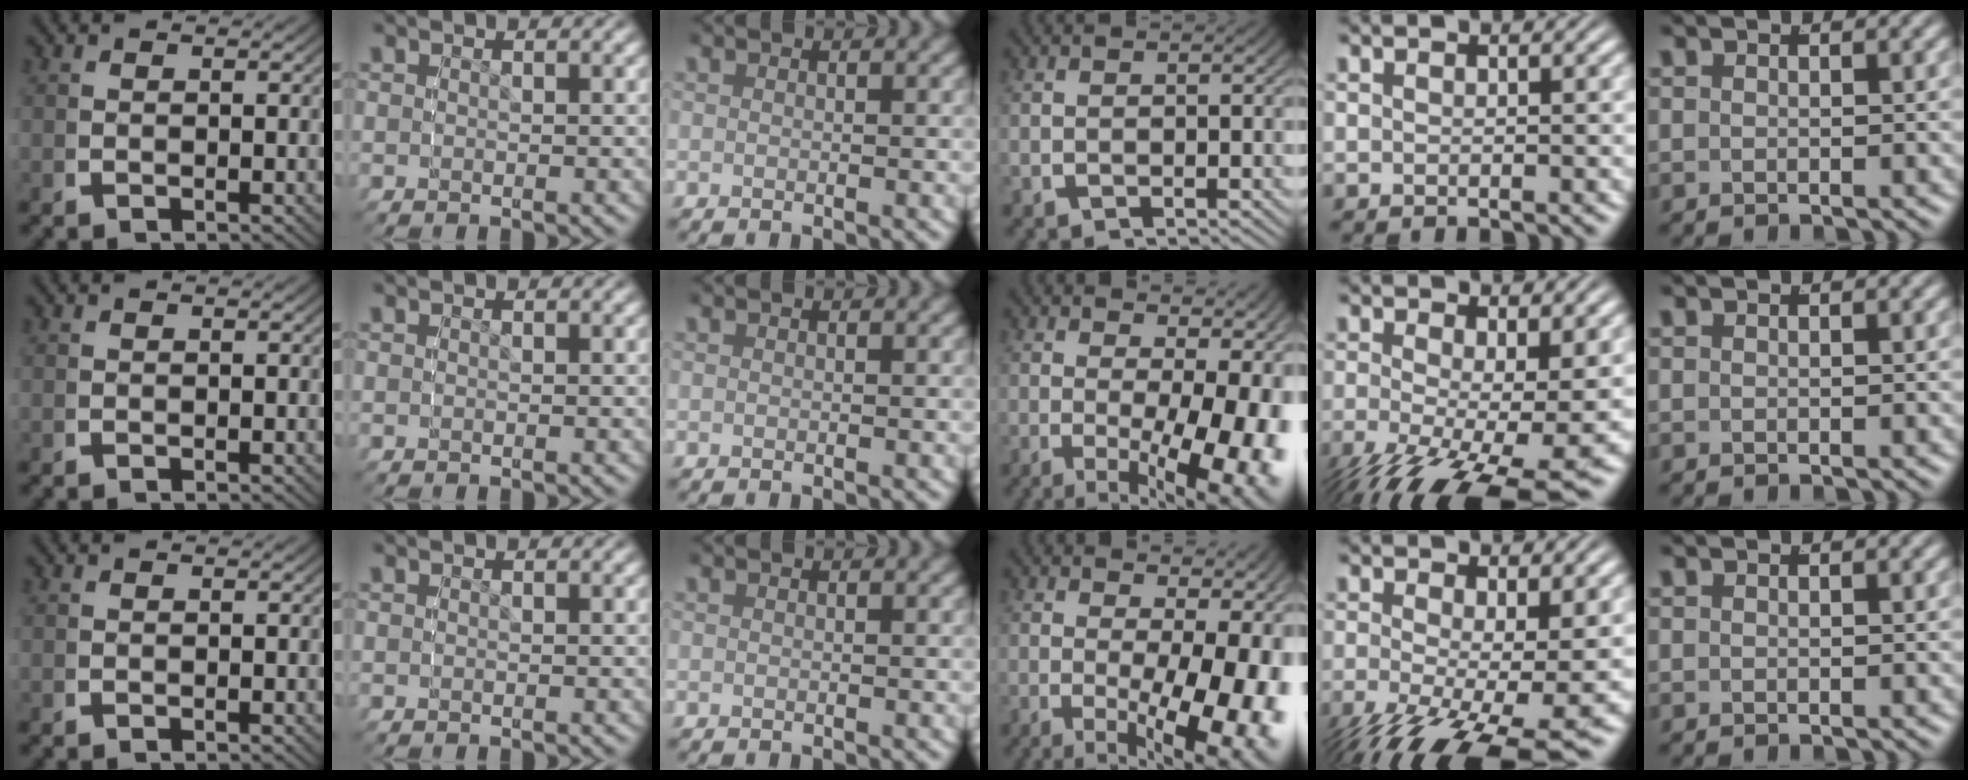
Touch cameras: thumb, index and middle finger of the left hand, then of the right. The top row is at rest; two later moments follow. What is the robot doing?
{"motion": "lift_and_place", "object": "toy banana"}